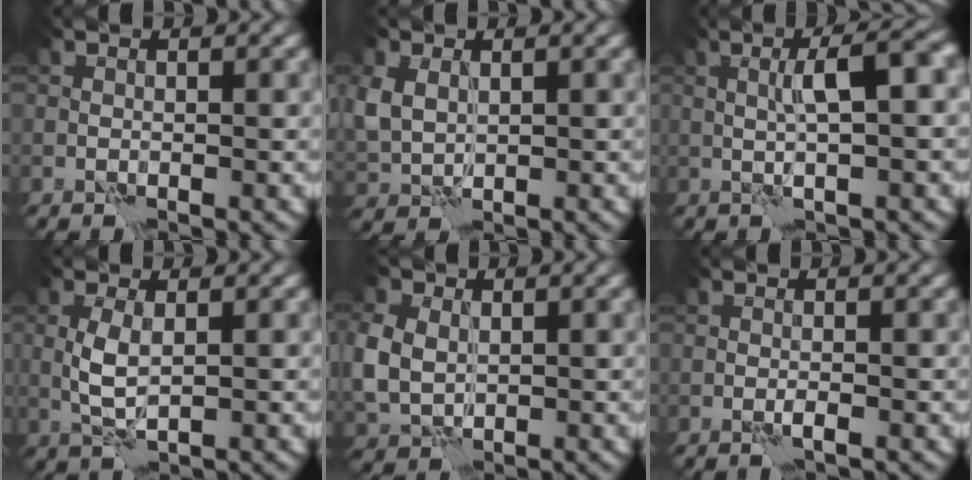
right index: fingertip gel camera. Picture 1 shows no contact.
{"total": 3.3, "force": [0.9, 2.5, 2.0], "torque": [-0.059, -0.004, 0.023]}
{"total": 4.3, "force": [0.9, 0.4, 4.2], "torque": [-0.074, 0.013, 0.013]}
{"total": 2.6, "force": [0.4, 0.9, 2.4], "torque": [-0.055, 0.001, 0.010]}
{"total": 5.2, "force": [0.6, 4.1, 3.1], "torque": [-0.092, 0.002, 0.014]}
{"total": 0.6, "force": [-0.1, -0.2, 0.5], "torque": [-0.010, 0.001, -0.003]}